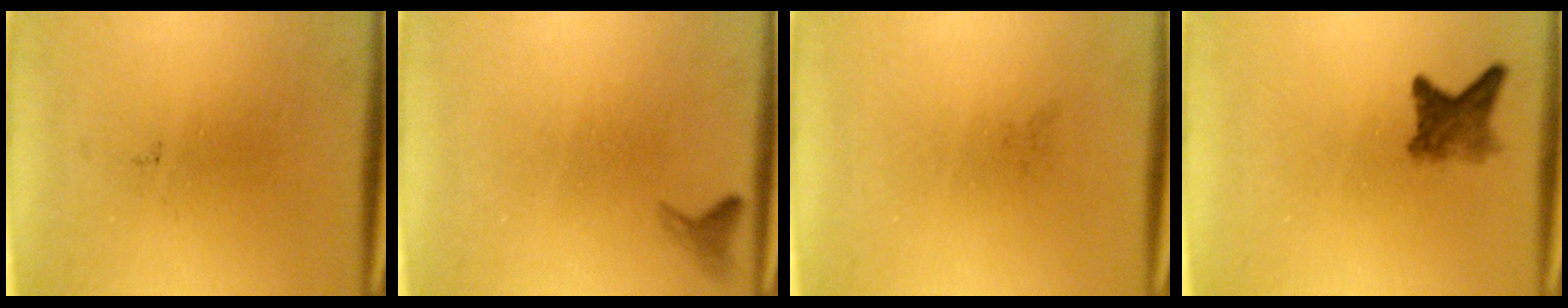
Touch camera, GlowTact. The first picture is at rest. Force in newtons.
{"total": 1.0}
{"total": 0.0}
{"total": 3.2}